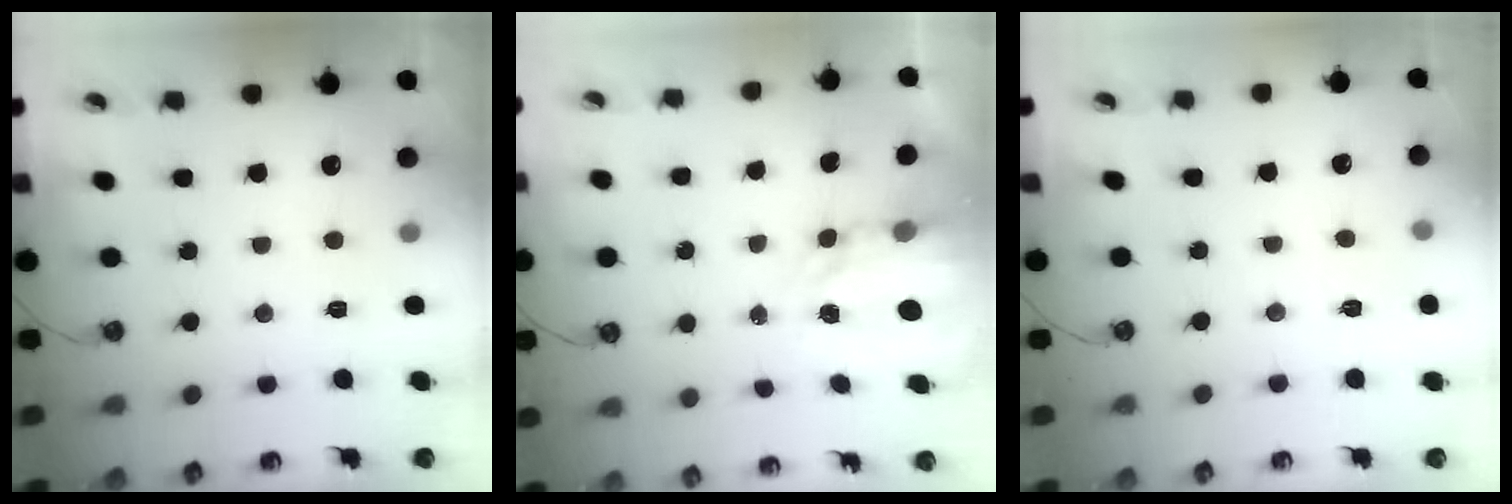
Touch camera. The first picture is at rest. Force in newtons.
{"total": 3.9, "press": 3.9, "slide": 0.3}
{"total": 5.0, "press": 5.0, "slide": 0.6}